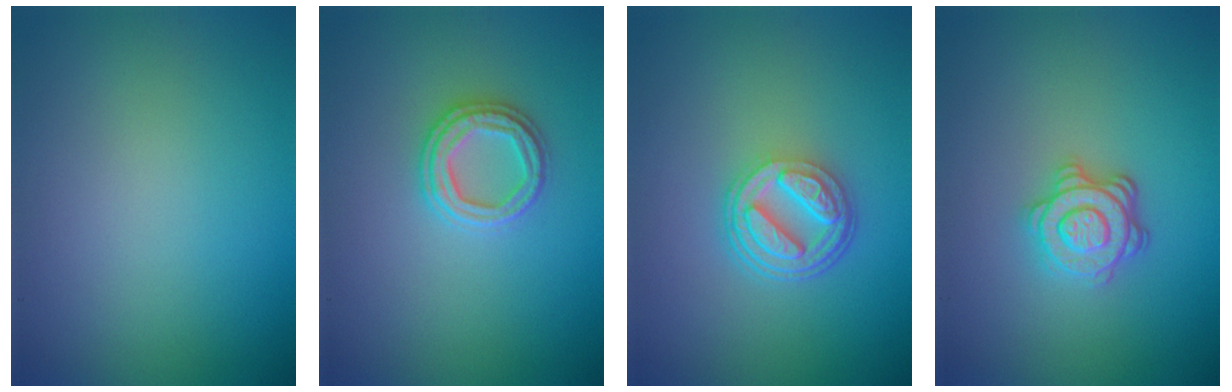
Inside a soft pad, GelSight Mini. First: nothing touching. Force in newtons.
{"total": 2.7, "press": 2.7, "slide": 0.3}
{"total": 5.0, "press": 3.7, "slide": 3.3}
{"total": 4.0, "press": 3.2, "slide": 2.5}